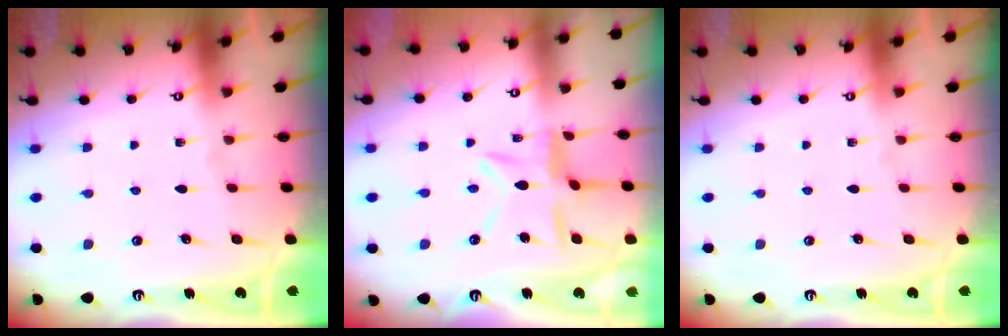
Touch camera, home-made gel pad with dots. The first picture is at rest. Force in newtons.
{"total": 9.8, "press": 9.8, "slide": 0.8}
{"total": 0.0}